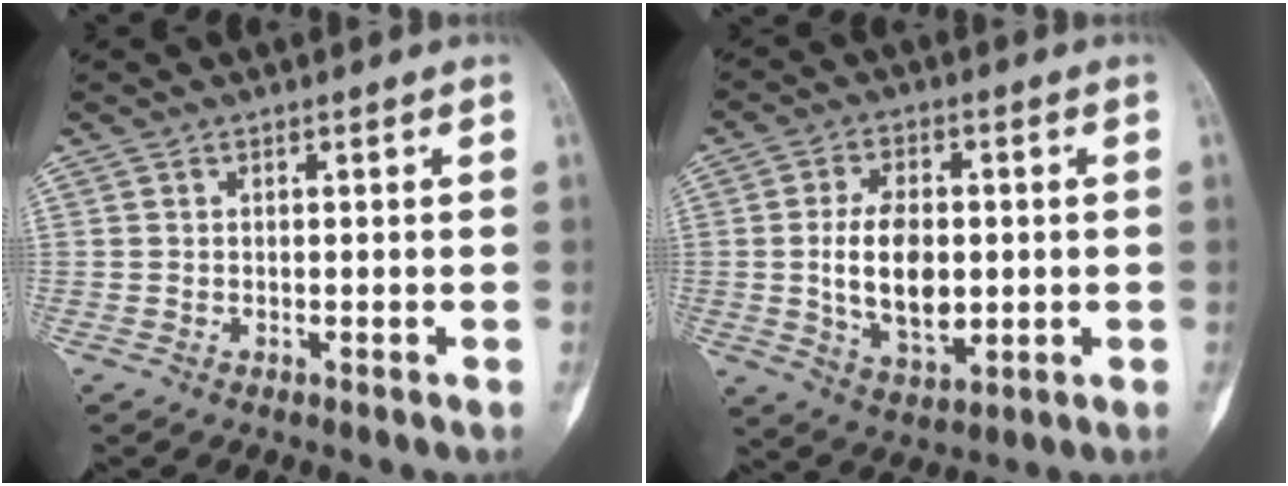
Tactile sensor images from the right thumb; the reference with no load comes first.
{"total": 11.5, "force": [-0.2, 6.7, 9.4], "torque": [-0.148, -0.009, 0.004]}